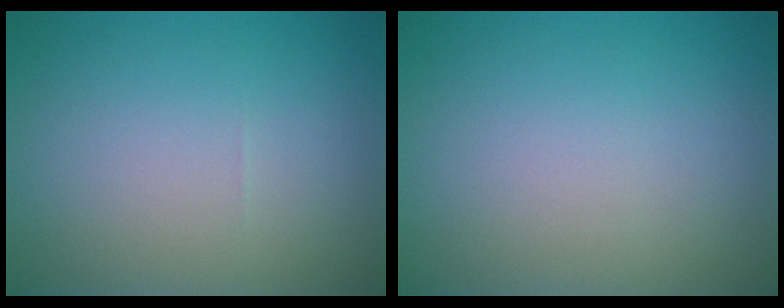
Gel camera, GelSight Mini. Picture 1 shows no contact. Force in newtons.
{"total": 0.0}